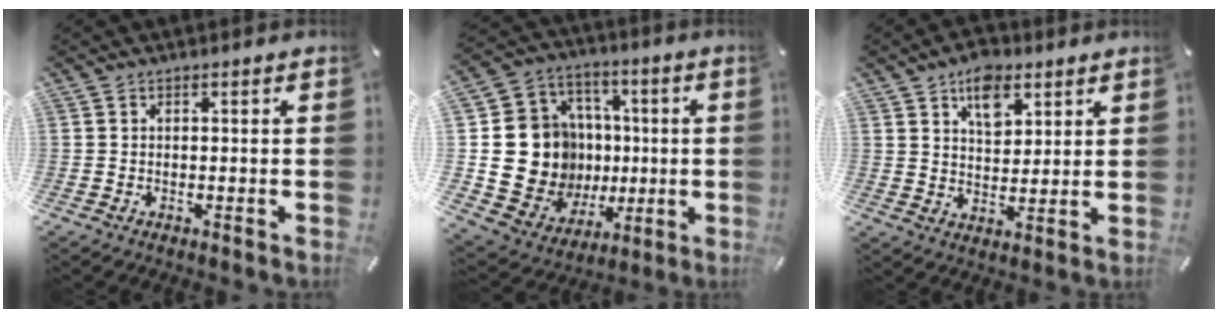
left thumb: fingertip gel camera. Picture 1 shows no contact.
{"total": 17.7, "force": [0.1, 16.9, 5.3], "torque": [-0.090, -0.014, 0.036]}
{"total": 8.4, "force": [4.9, 5.2, 4.3], "torque": [-0.053, -0.020, 0.083]}